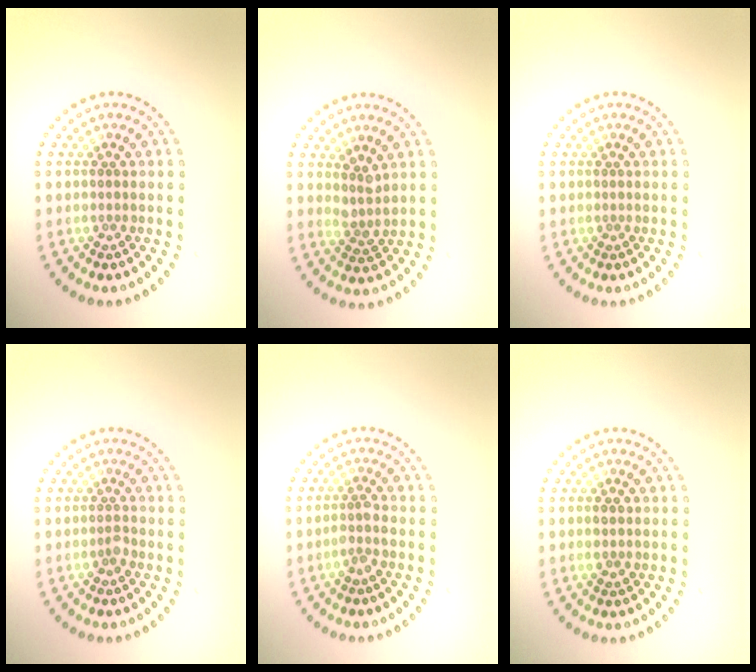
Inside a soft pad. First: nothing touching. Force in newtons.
{"total": 1.7, "press": 1.2, "slide": 1.2}
{"total": 0.0}
{"total": 0.8, "press": 0.6, "slide": 0.6}
{"total": 1.4, "press": 1.2, "slide": 0.8}
{"total": 1.3, "press": 1.3, "slide": 0.1}